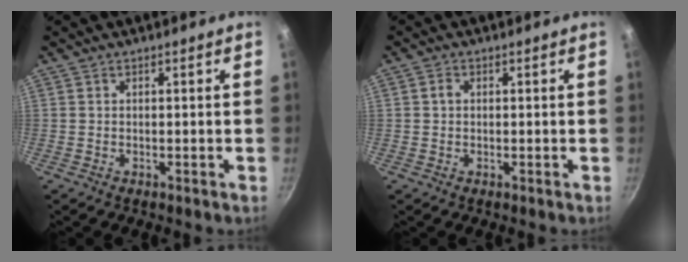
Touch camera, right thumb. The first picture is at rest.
{"total": 1.5, "force": [0.2, 1.2, 0.8], "torque": [-0.012, 0.008, 0.001]}